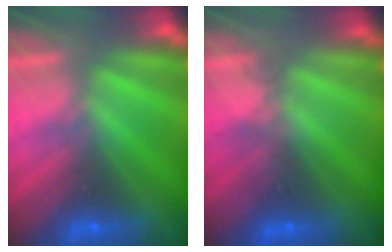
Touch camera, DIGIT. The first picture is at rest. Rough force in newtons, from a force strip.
{"total": 1.8}